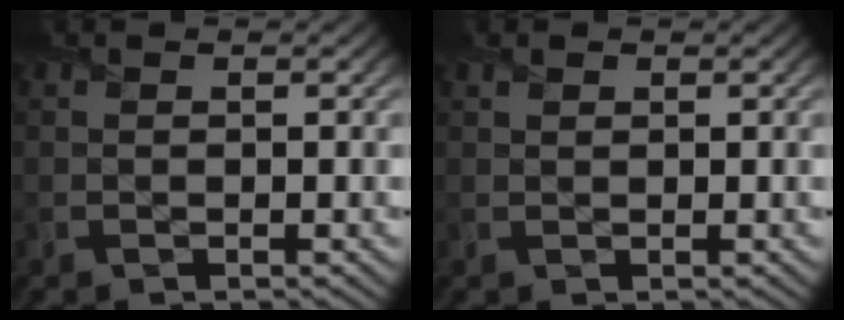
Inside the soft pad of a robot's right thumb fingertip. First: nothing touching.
{"total": 0.8, "force": [0.7, 0.4, 0.2], "torque": [-0.005, 0.002, 0.014]}